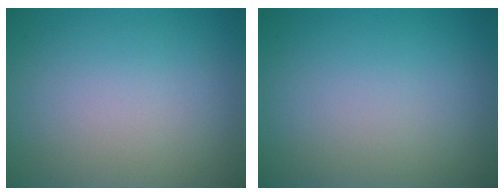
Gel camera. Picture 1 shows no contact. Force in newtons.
{"total": 0.0}